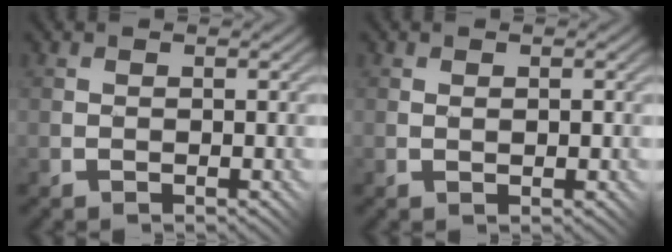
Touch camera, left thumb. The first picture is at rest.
{"total": 1.1, "force": [0.2, 0.5, 1.0], "torque": [-0.012, 0.002, 0.008]}